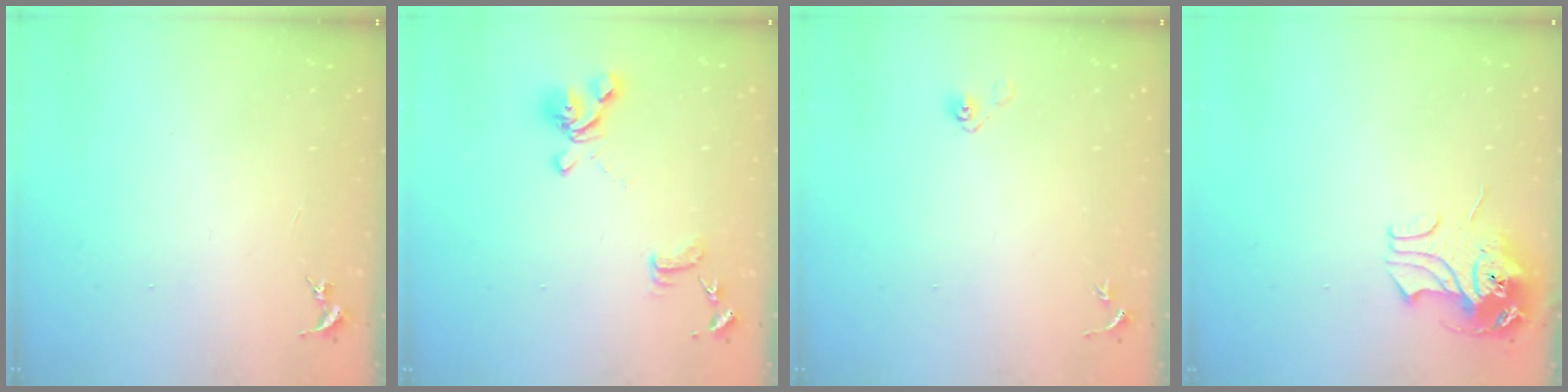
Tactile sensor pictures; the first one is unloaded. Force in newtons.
{"total": 13.1, "press": 13.0, "slide": 1.2}
{"total": 3.6, "press": 2.9, "slide": 2.0}
{"total": 11.0, "press": 10.9, "slide": 1.5}